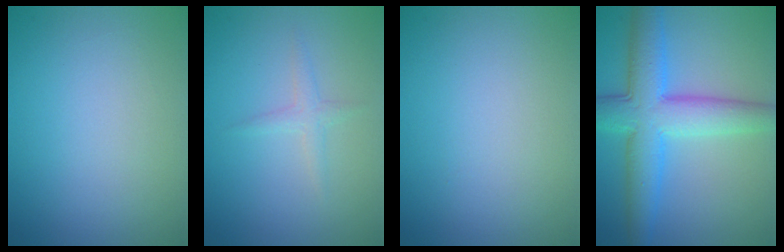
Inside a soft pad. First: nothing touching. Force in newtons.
{"total": 1.2, "press": 1.2, "slide": 0.0}
{"total": 0.0}
{"total": 7.6, "press": 7.6, "slide": 0.1}